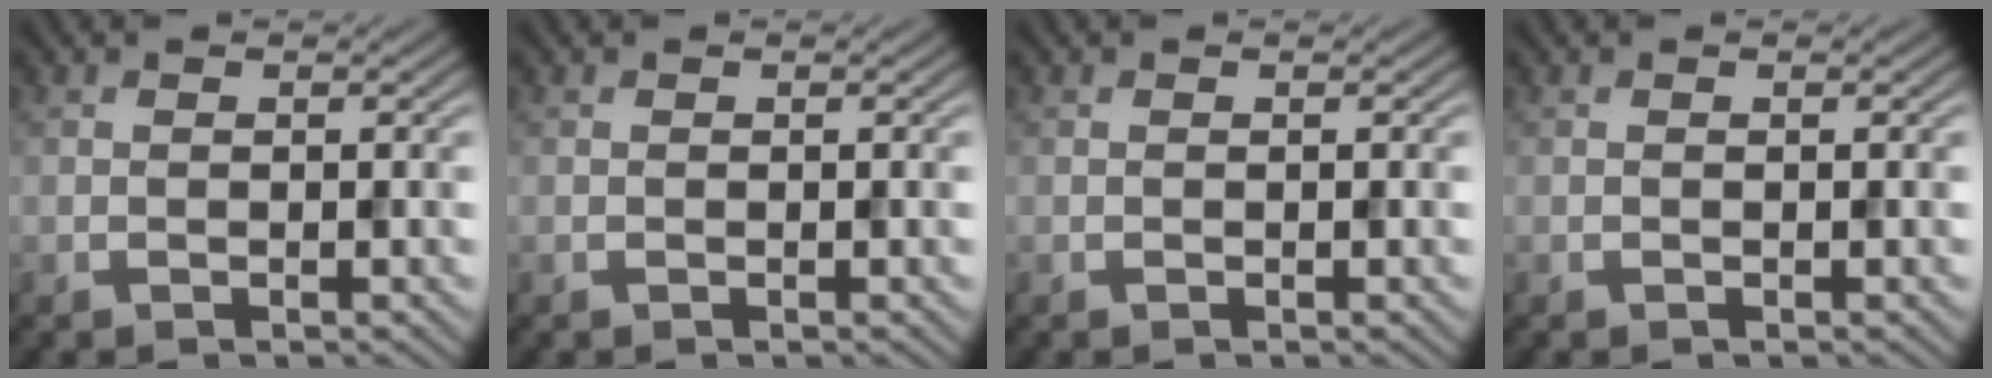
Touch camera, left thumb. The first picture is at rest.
{"total": 0.0}
{"total": 0.0}
{"total": 0.0}